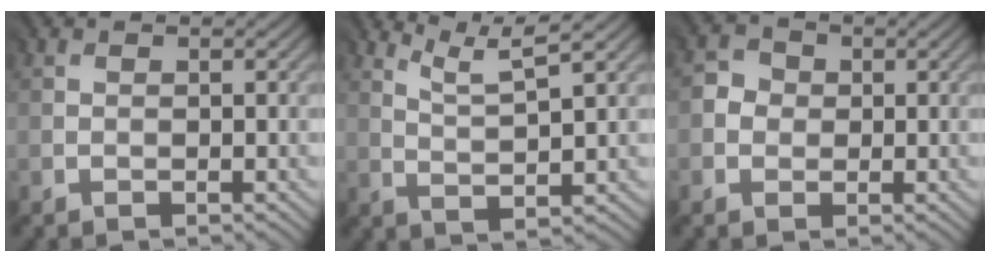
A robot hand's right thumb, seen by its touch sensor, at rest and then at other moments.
{"total": 5.0, "force": [3.6, 0.3, 3.4], "torque": [-0.064, 0.002, 0.079]}
{"total": 2.2, "force": [-0.5, 2.1, 0.2], "torque": [-0.003, 0.001, -0.013]}